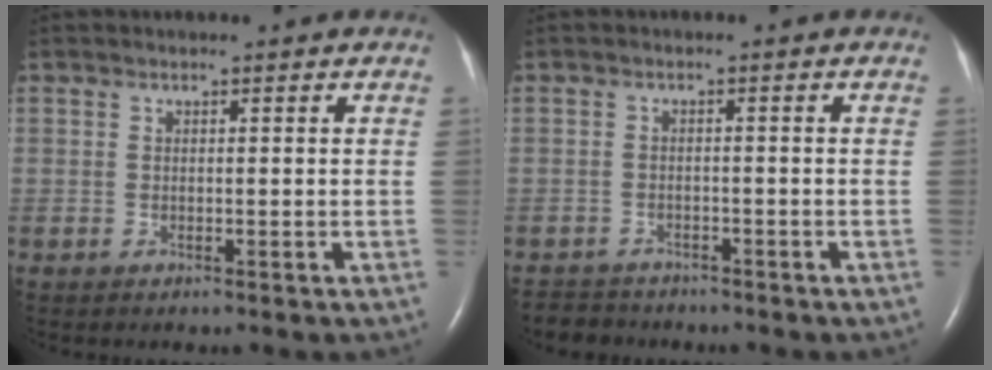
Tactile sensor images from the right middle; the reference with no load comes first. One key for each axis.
{"total": 4.1, "fx": -3.8, "fy": 1.4, "fz": -0.3, "tx": 0.000, "ty": -0.008, "tz": -0.063}